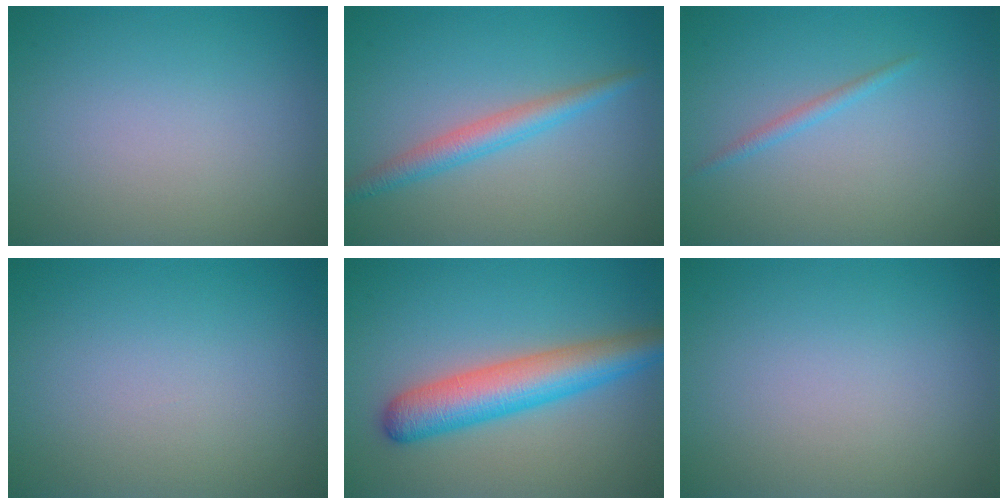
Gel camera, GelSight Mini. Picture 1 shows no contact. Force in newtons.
{"total": 2.6, "press": 2.6, "slide": 0.0}
{"total": 1.0, "press": 1.0, "slide": 0.0}
{"total": 0.0}
{"total": 6.2, "press": 6.2, "slide": 0.1}
{"total": 0.0}